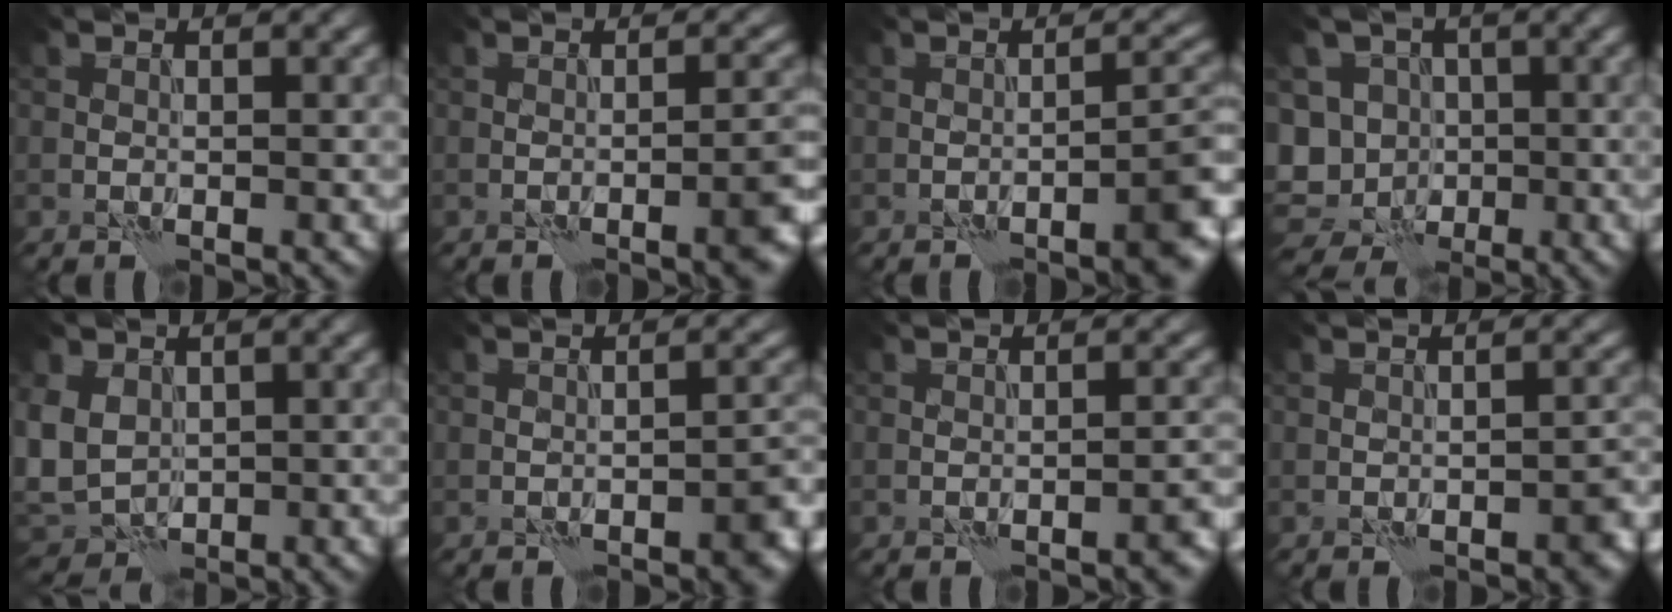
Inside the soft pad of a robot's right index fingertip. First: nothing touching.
{"total": 4.6, "force": [-1.8, 1.3, 4.0], "torque": [-0.043, 0.007, -0.026]}
{"total": 5.1, "force": [-2.7, 1.0, 4.2], "torque": [-0.047, 0.016, -0.040]}
{"total": 11.9, "force": [-4.0, 10.3, 4.5], "torque": [-0.085, 0.003, -0.084]}
{"total": 5.8, "force": [-0.1, 4.5, 3.6], "torque": [-0.088, -0.001, -0.011]}
{"total": 3.1, "force": [-1.6, 1.0, 2.4], "torque": [-0.029, 0.008, -0.022]}
{"total": 1.8, "force": [-1.2, 0.3, 1.4], "torque": [-0.018, 0.007, -0.018]}
{"total": 2.5, "force": [-1.2, 1.1, 1.8], "torque": [-0.021, 0.006, -0.014]}